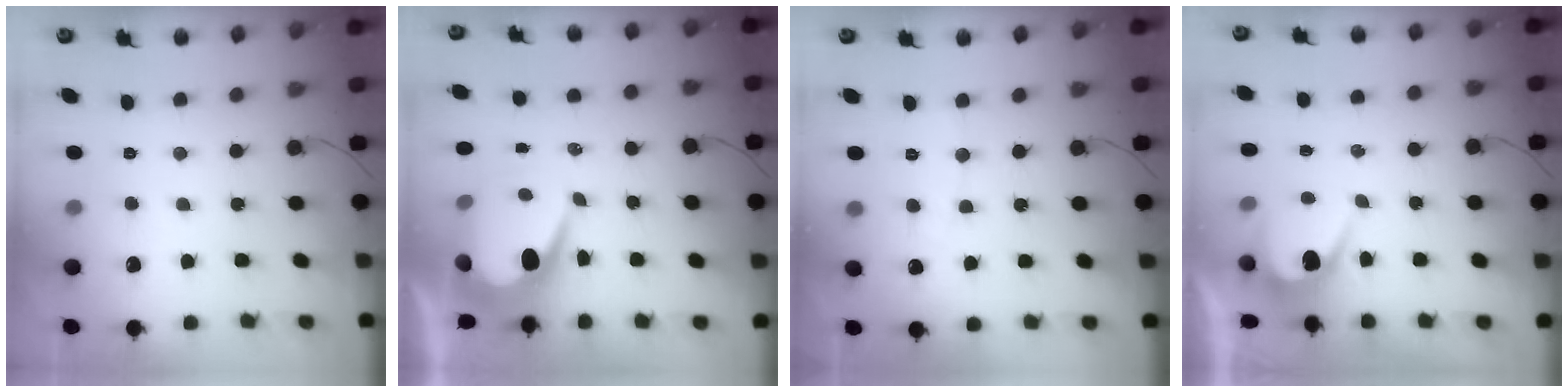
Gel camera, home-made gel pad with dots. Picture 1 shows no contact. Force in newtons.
{"total": 8.2, "press": 8.2, "slide": 0.5}
{"total": 3.0, "press": 2.9, "slide": 0.2}
{"total": 4.7, "press": 4.7, "slide": 0.3}